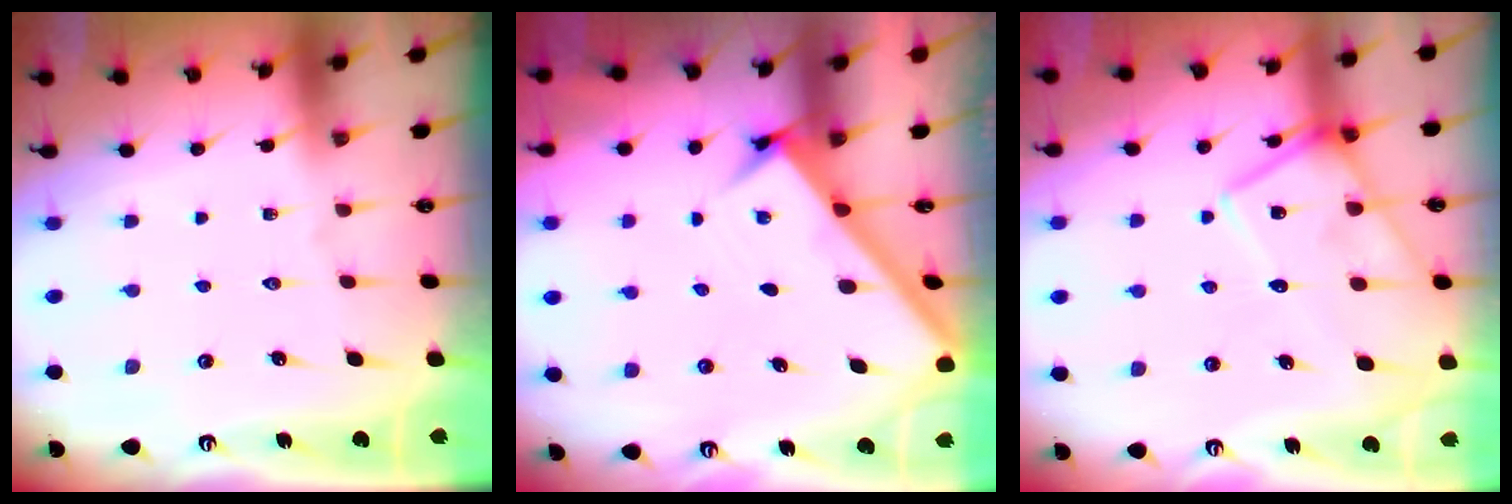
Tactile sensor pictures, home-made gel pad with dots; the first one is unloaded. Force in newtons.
{"total": 2.5, "press": 2.5, "slide": 0.2}
{"total": 13.1, "press": 13.1, "slide": 1.1}